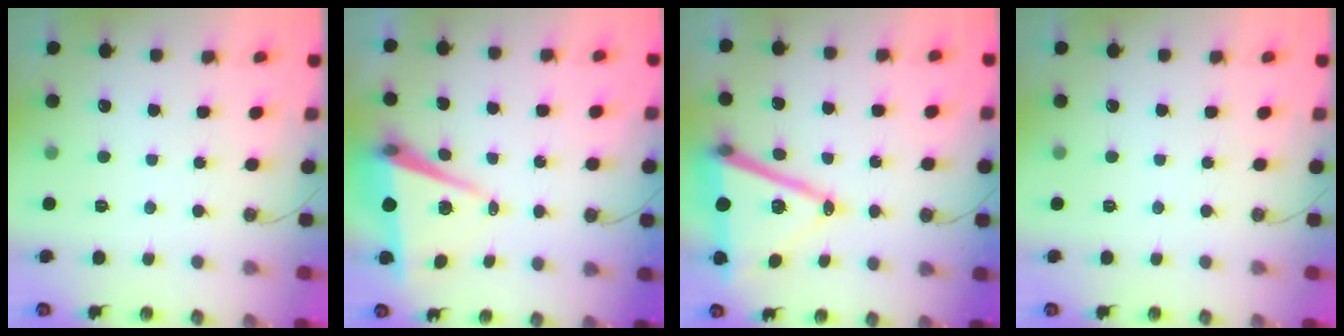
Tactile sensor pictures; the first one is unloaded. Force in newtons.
{"total": 7.4, "press": 6.2, "slide": 4.1}
{"total": 16.6, "press": 16.2, "slide": 3.7}
{"total": 0.0}